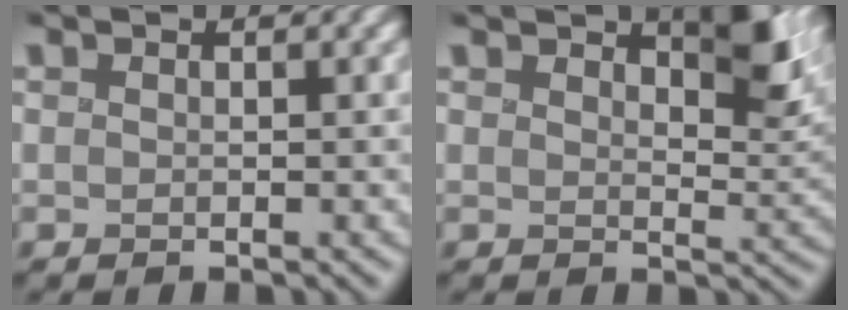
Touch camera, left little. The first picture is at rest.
{"total": 4.6, "force": [3.1, 1.5, 3.1], "torque": [-0.039, -0.002, 0.044]}